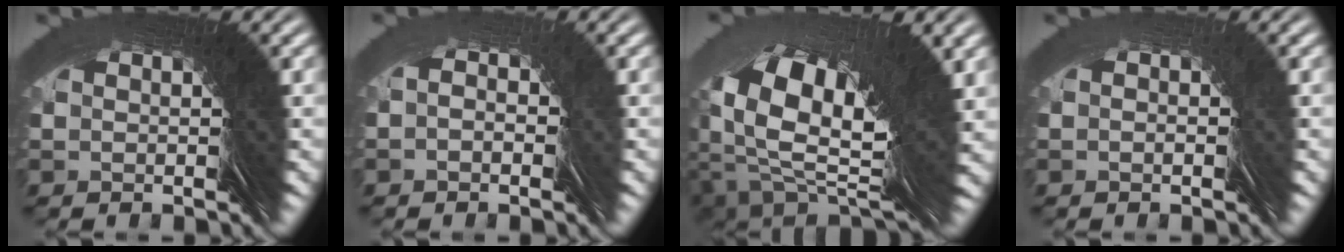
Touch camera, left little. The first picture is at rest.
{"total": 1.9, "force": [0.4, 1.8, 0.0], "torque": [0.006, 0.014, -0.004]}
{"total": 9.2, "force": [-1.9, 4.7, 7.7], "torque": [-0.117, -0.023, -0.018]}
{"total": 1.1, "force": [0.1, 0.9, -0.6], "torque": [0.005, 0.003, -0.004]}